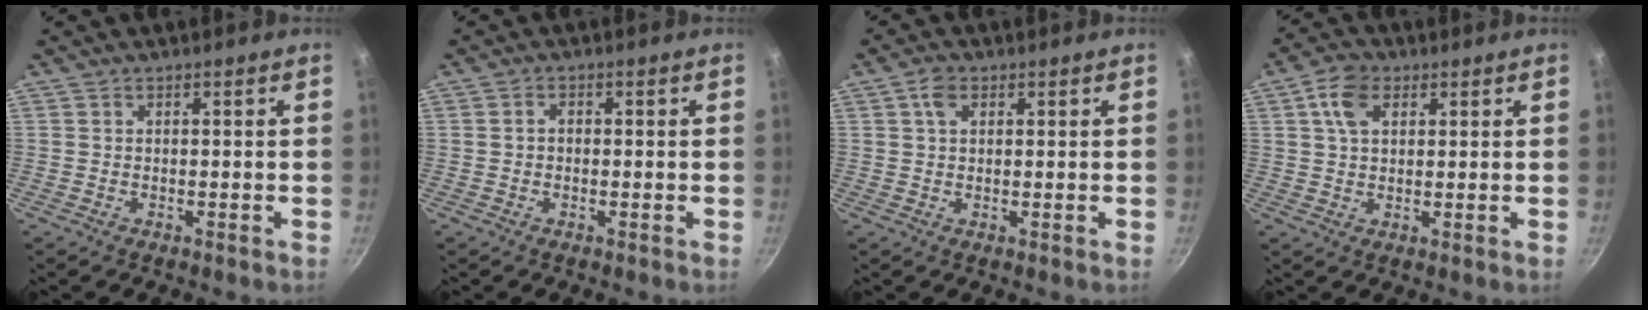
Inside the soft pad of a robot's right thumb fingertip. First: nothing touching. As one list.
[{"total": 1.5, "force": [-0.1, 1.2, 0.9], "torque": [-0.014, 0.007, -0.004]}, {"total": 3.0, "force": [1.3, 2.0, 1.8], "torque": [-0.029, -0.002, 0.020]}, {"total": 6.1, "force": [2.4, 4.0, 4.0], "torque": [-0.059, 0.004, 0.039]}]